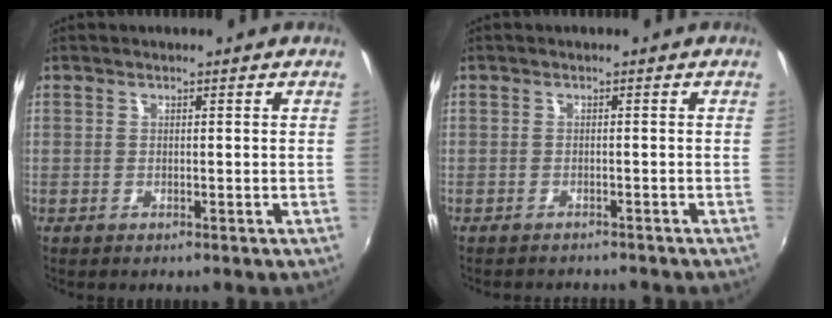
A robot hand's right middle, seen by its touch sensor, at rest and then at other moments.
{"total": 3.2, "force": [-3.0, 0.9, 0.7], "torque": [-0.022, -0.006, -0.042]}